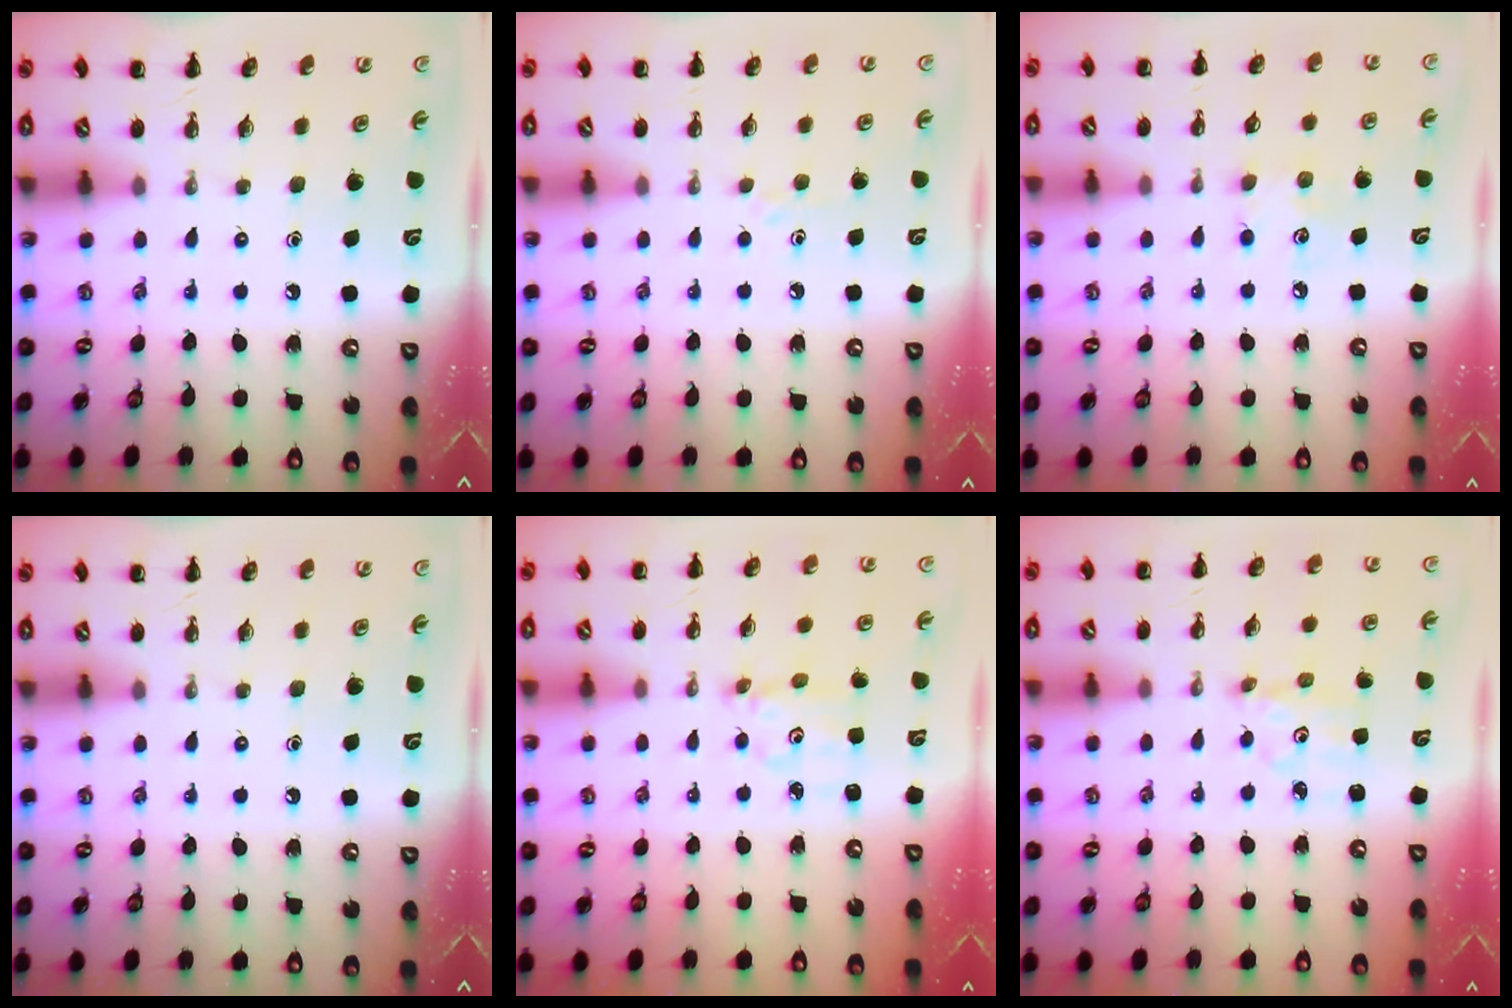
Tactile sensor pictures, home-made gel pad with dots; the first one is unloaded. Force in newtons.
{"total": 3.0, "press": 2.7, "slide": 1.2}
{"total": 5.2, "press": 5.1, "slide": 1.2}
{"total": 0.0}
{"total": 2.7, "press": 2.7, "slide": 0.3}
{"total": 2.9, "press": 2.8, "slide": 0.7}